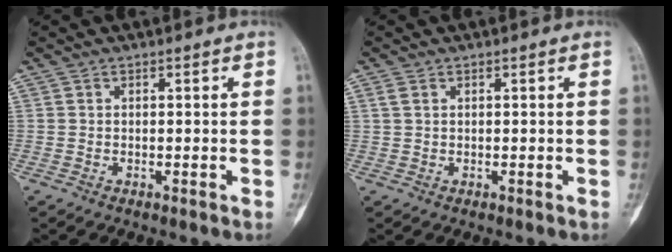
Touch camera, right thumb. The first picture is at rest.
{"total": 0.7, "force": [0.2, 0.4, 0.5], "torque": [-0.015, 0.002, 0.006]}